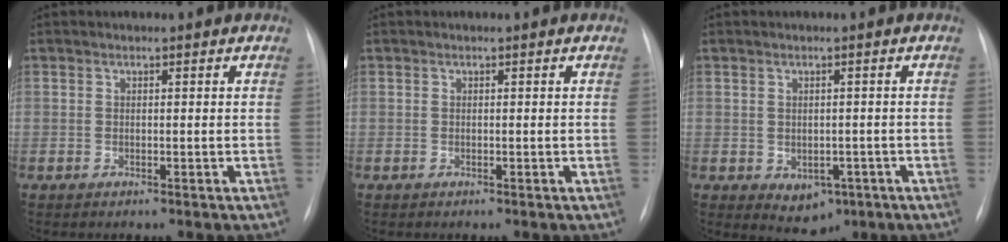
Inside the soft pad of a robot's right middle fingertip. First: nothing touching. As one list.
[{"total": 0.0}, {"total": 4.2, "force": [-1.4, 3.1, 2.4], "torque": [-0.030, 0.003, -0.002]}]